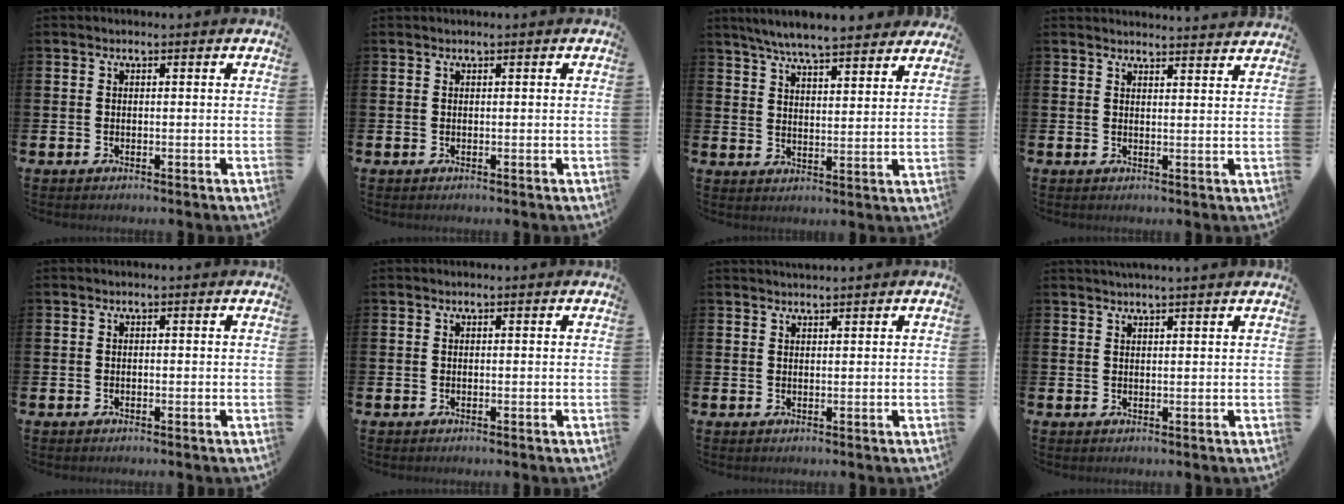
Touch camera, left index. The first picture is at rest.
{"total": 0.0}
{"total": 6.8, "force": [6.5, 0.5, 2.0], "torque": [-0.051, -0.037, 0.114]}
{"total": 2.9, "force": [2.9, -0.3, -0.3], "torque": [0.013, -0.025, 0.049]}
{"total": 0.0}
{"total": 0.0}
{"total": 1.1, "force": [1.1, -0.1, 0.1], "torque": [0.004, -0.003, 0.019]}
{"total": 1.7, "force": [1.7, -0.3, 0.2], "torque": [0.002, -0.006, 0.029]}